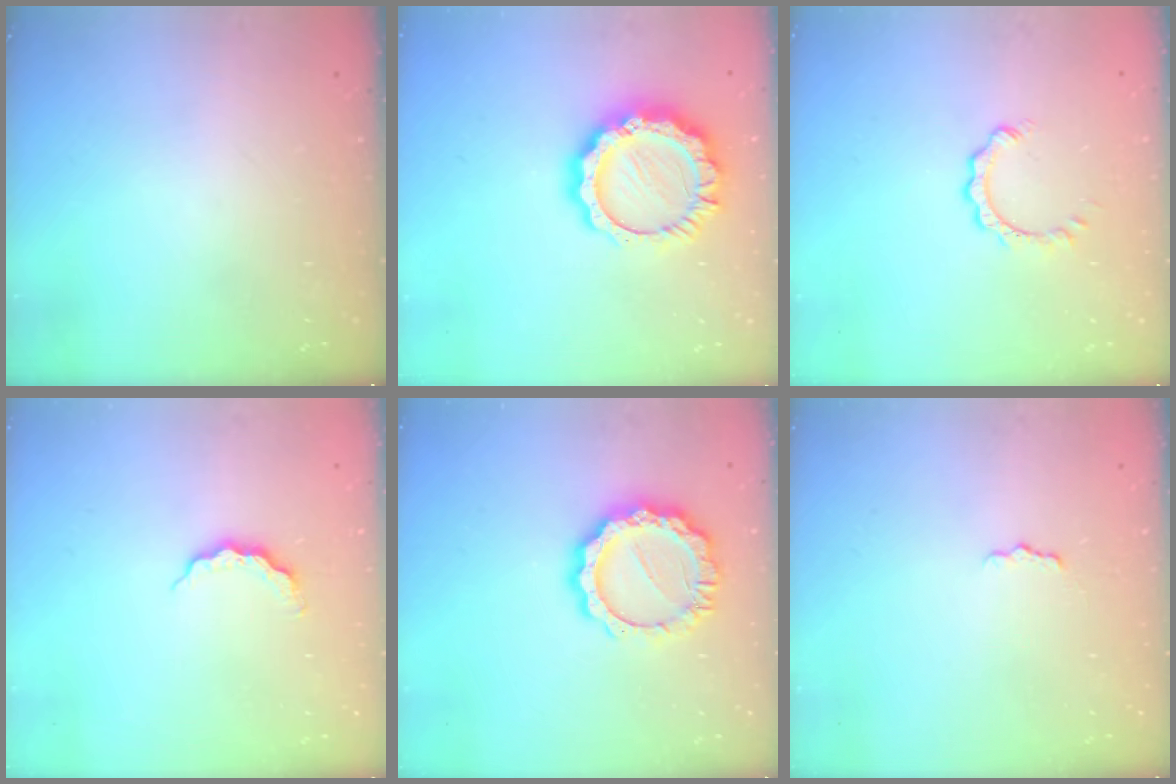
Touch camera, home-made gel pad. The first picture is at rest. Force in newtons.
{"total": 14.6, "press": 14.6, "slide": 1.1}
{"total": 3.3, "press": 3.3, "slide": 0.4}
{"total": 5.3, "press": 5.3, "slide": 0.6}
{"total": 12.2, "press": 12.1, "slide": 0.7}
{"total": 2.9, "press": 2.9, "slide": 0.3}